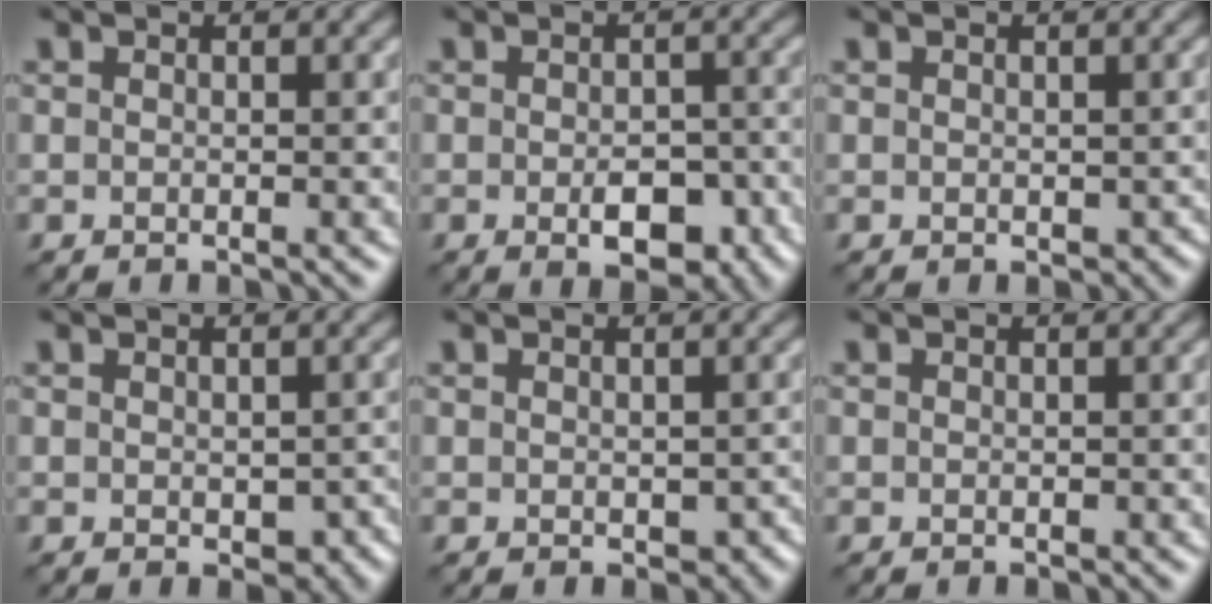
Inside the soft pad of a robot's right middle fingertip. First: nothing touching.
{"total": 4.9, "force": [-1.7, 2.6, 3.8], "torque": [-0.050, -0.006, -0.022]}
{"total": 1.0, "force": [0.0, 0.8, 0.7], "torque": [-0.010, -0.005, 0.003]}
{"total": 2.8, "force": [-0.4, 1.8, 2.1], "torque": [-0.028, -0.011, 0.001]}
{"total": 2.2, "force": [-0.3, 1.5, 1.6], "torque": [-0.022, -0.010, 0.002]}
{"total": 0.0}